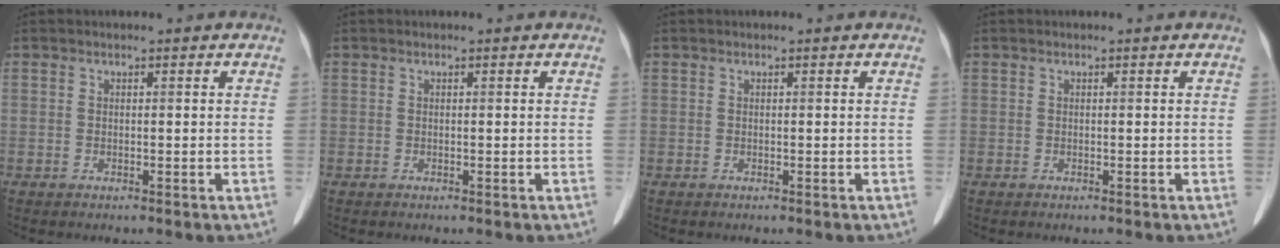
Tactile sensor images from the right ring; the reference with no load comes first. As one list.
[{"total": 0.0}, {"total": 0.0}, {"total": 0.0}]